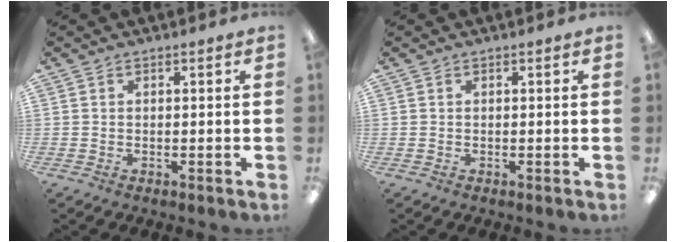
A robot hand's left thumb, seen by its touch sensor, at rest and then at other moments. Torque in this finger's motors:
{"motor_torque": [-0.13, 0.18, 0.61, 0.01, 0.02]}